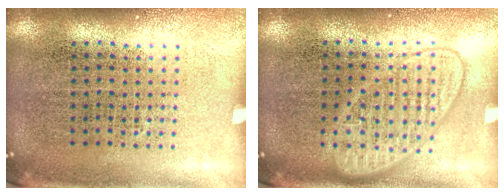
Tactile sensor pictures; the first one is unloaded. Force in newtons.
{"total": 2.0, "press": 1.9, "slide": 0.3}